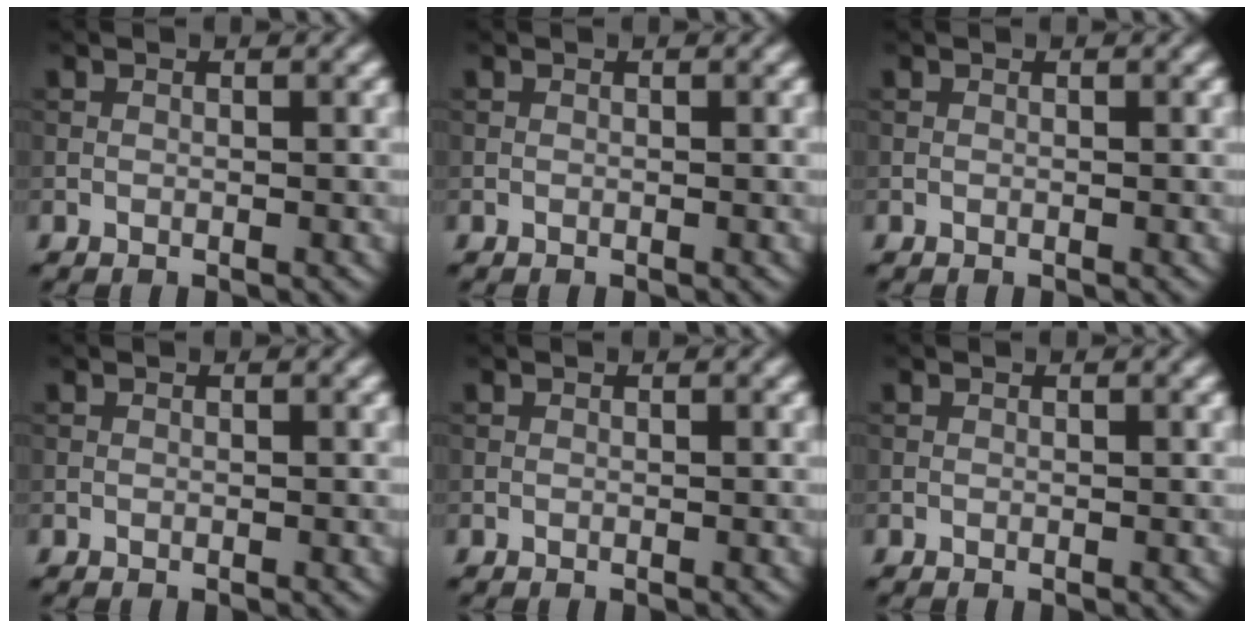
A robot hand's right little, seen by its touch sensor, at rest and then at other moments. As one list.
[{"total": 0.0}, {"total": 0.0}, {"total": 0.0}, {"total": 0.0}, {"total": 0.0}]